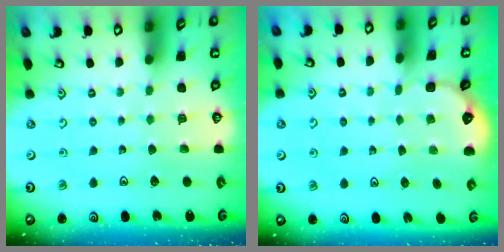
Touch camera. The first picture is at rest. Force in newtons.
{"total": 1.6, "press": 0.9, "slide": 1.3}